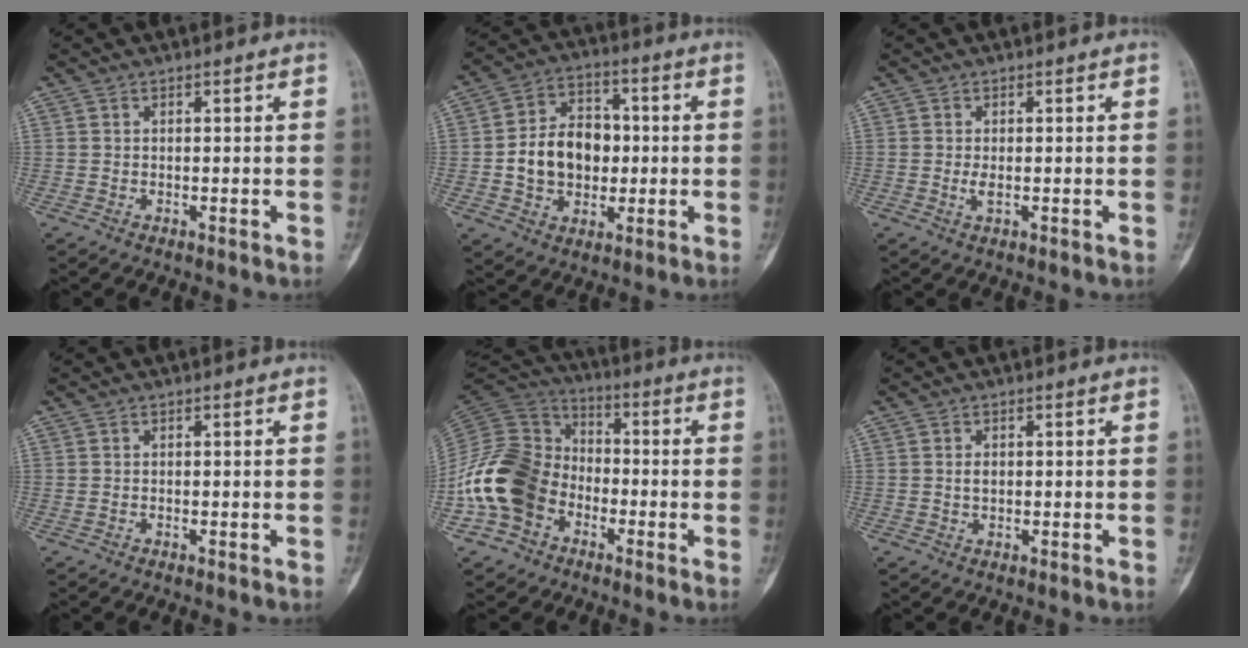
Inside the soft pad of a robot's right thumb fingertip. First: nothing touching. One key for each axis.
{"total": 13.0, "fx": -0.5, "fy": 9.9, "fz": 8.4, "tx": -0.110, "ty": 0.023, "tz": -0.010}
{"total": 1.4, "fx": -0.1, "fy": 0.6, "fz": 1.2, "tx": -0.025, "ty": -0.003, "tz": -0.001}
{"total": 0.0}
{"total": 16.8, "fx": -5.6, "fy": 12.9, "fz": 9.0, "tx": -0.169, "ty": 0.060, "tz": -0.116}
{"total": 1.4, "fx": 0.1, "fy": 1.0, "fz": 1.0, "tx": -0.012, "ty": 0.000, "tz": 0.004}